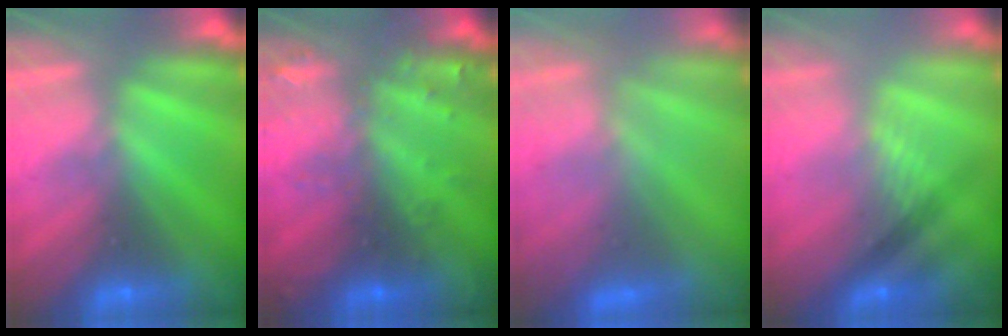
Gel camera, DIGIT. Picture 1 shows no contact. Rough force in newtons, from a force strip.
{"total": 3.0}
{"total": 3.7}
{"total": 2.2}